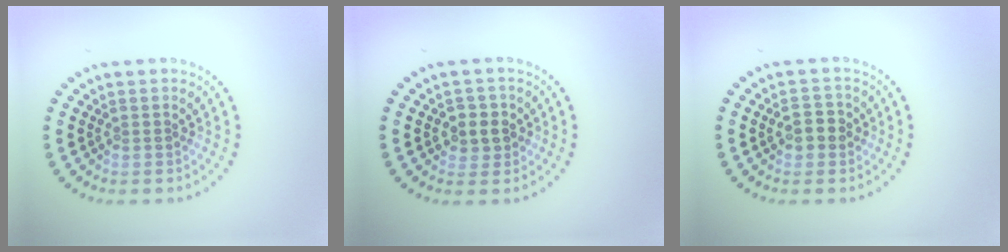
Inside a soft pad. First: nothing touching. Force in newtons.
{"total": 2.2, "press": 2.0, "slide": 0.8}
{"total": 2.4, "press": 2.3, "slide": 0.6}